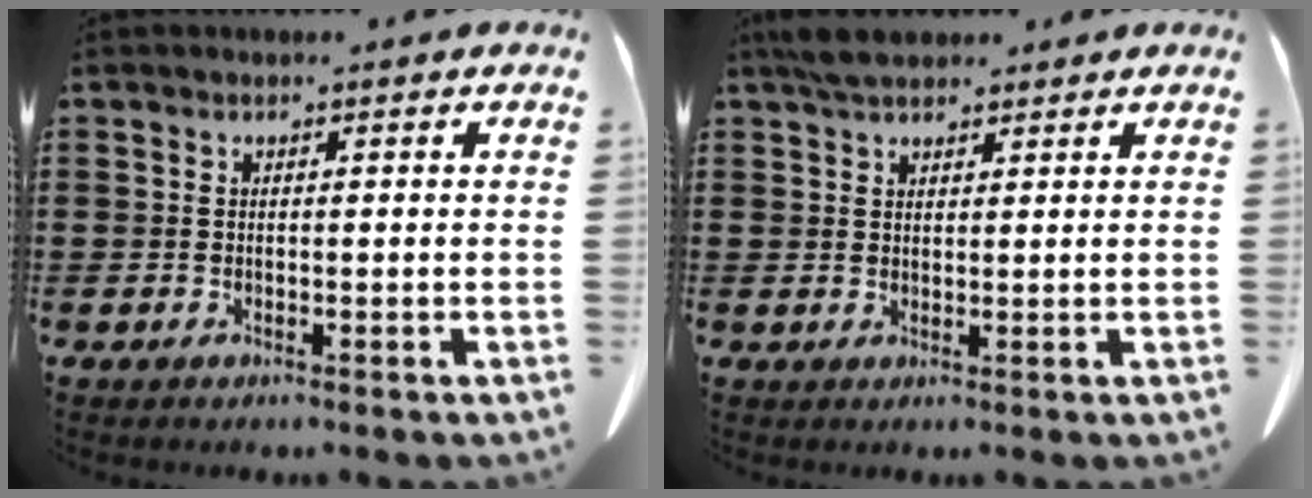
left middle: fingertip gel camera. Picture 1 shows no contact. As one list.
[{"total": 3.7, "force": [3.1, 1.1, 1.6], "torque": [-0.040, 0.000, 0.061]}]